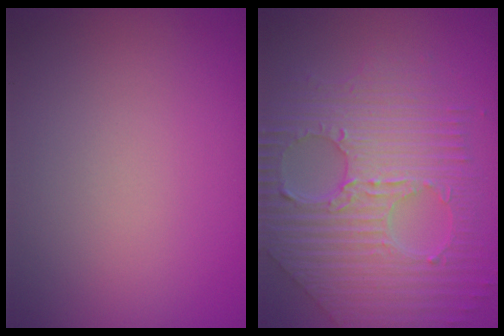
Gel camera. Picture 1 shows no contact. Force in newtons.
{"total": 9.4, "press": 6.4, "slide": 7.0}